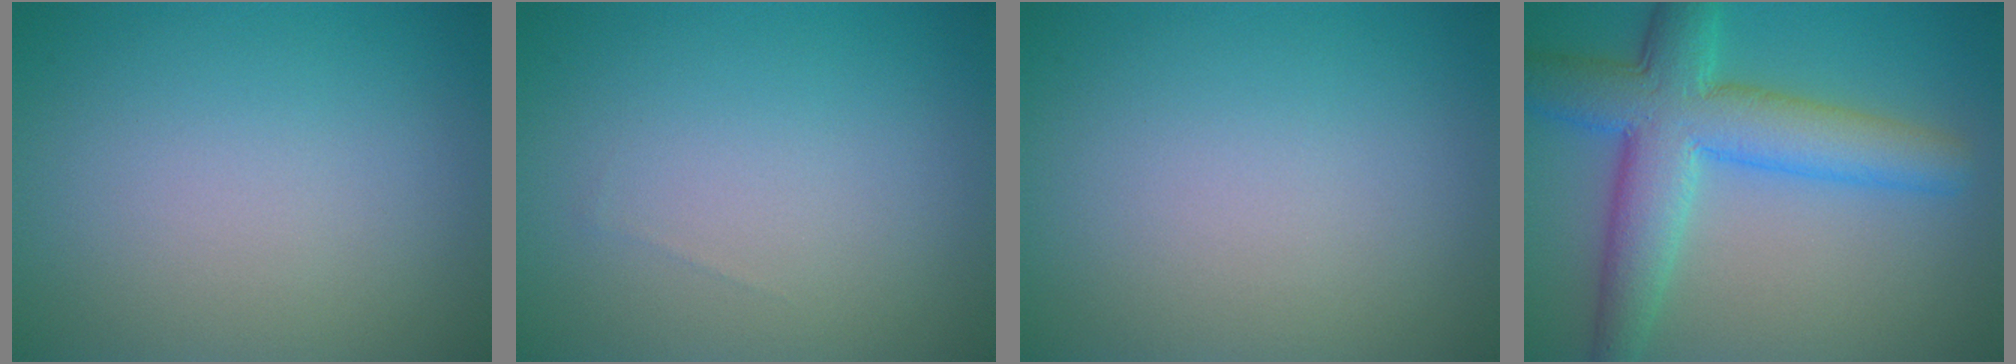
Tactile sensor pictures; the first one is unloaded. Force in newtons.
{"total": 0.0}
{"total": 0.0}
{"total": 8.2, "press": 8.2, "slide": 0.2}